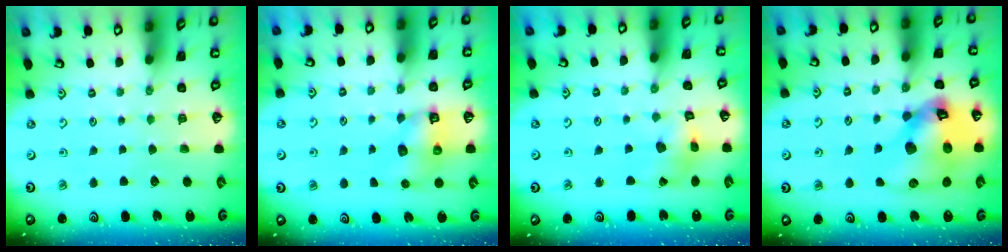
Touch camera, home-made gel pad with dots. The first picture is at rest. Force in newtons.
{"total": 6.4, "press": 6.4, "slide": 0.7}
{"total": 6.8, "press": 6.8, "slide": 0.7}
{"total": 20.9, "press": 20.7, "slide": 2.7}